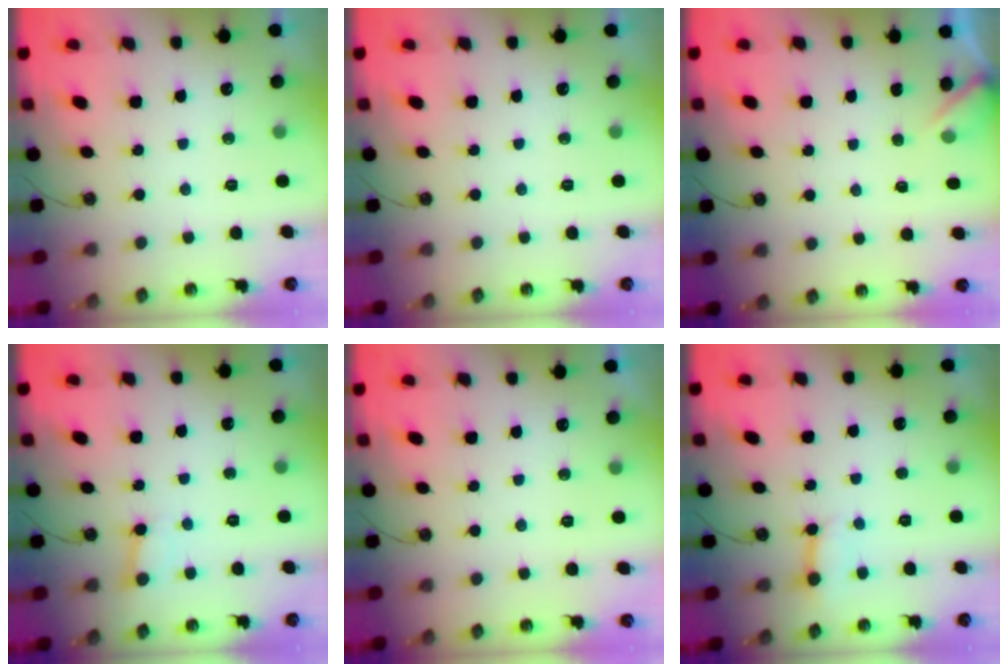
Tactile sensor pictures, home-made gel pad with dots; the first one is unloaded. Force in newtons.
{"total": 0.0}
{"total": 2.9, "press": 2.9, "slide": 0.3}
{"total": 2.0, "press": 2.0, "slide": 0.2}
{"total": 0.0}
{"total": 4.1, "press": 4.1, "slide": 0.3}